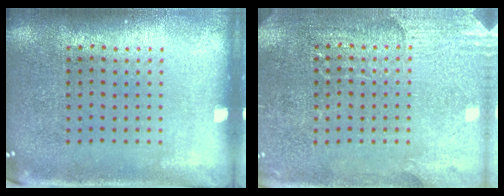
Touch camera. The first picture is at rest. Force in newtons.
{"total": 2.9, "press": 2.8, "slide": 0.8}